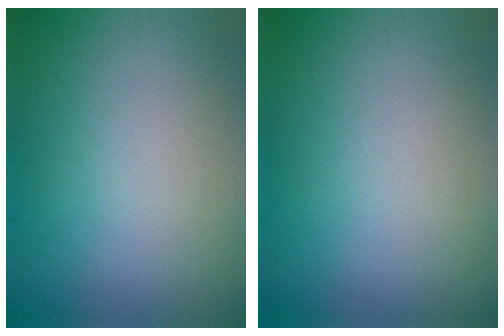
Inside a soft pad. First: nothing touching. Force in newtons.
{"total": 0.0}